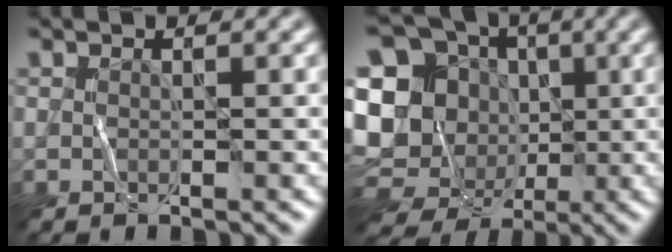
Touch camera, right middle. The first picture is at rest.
{"total": 16.6, "force": [-2.1, 14.7, 7.4], "torque": [-0.171, 0.005, -0.050]}